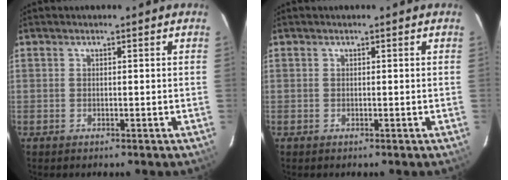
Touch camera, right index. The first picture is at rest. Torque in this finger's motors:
{"motor_torque": [0.00, 0.00, 0.00, 0.00]}